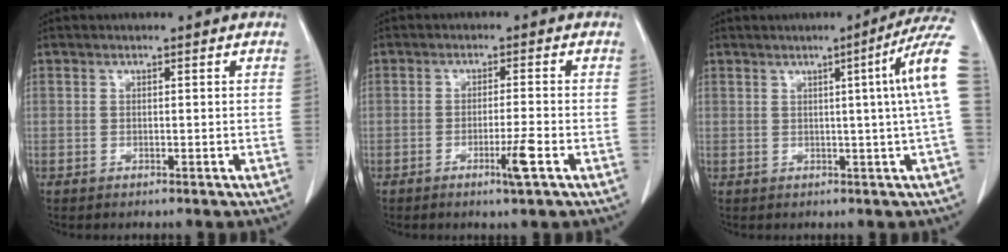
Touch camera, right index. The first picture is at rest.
{"total": 4.0, "force": [-1.8, -0.5, 3.6], "torque": [-0.061, -0.008, -0.033]}
{"total": 8.5, "force": [1.0, -2.0, 8.2], "torque": [-0.092, 0.008, 0.009]}